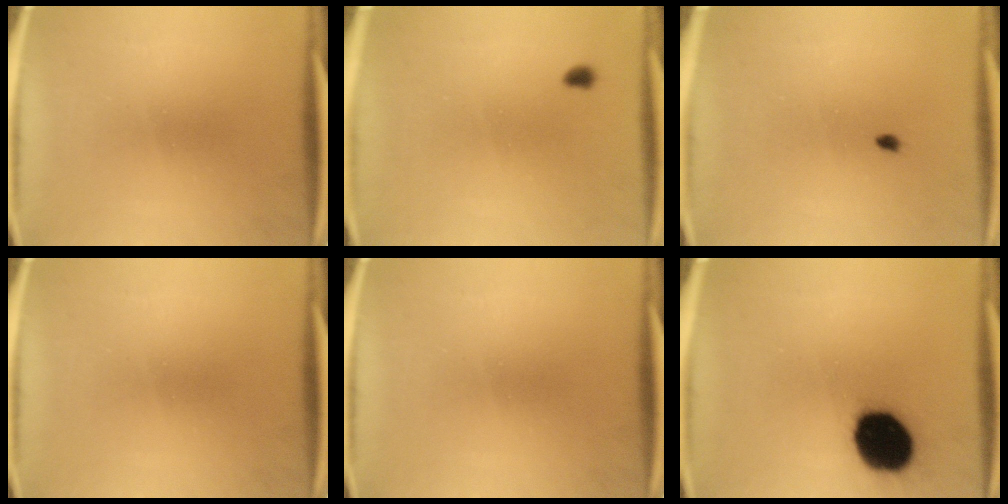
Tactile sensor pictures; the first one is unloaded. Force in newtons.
{"total": 0.9}
{"total": 1.4}
{"total": 0.0}
{"total": 0.0}
{"total": 18.9}